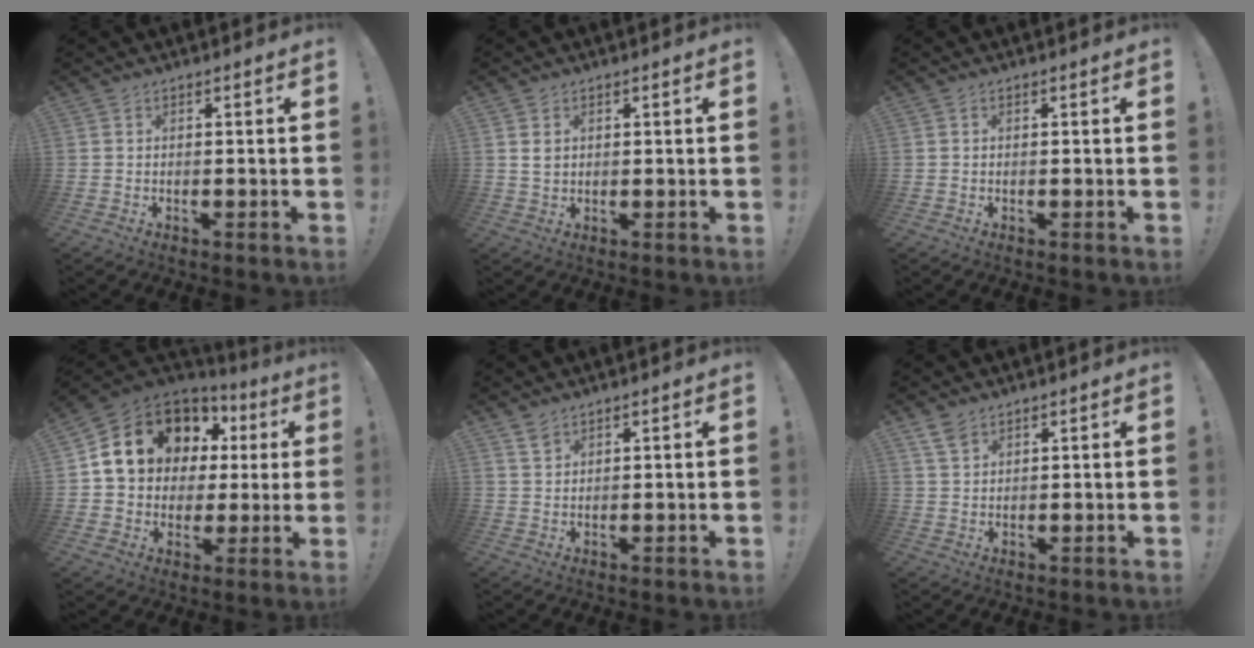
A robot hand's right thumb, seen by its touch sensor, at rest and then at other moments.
{"total": 2.4, "force": [0.9, 1.8, 1.3], "torque": [-0.011, -0.003, 0.014]}
{"total": 0.0}
{"total": 16.7, "force": [7.8, 12.6, 7.9], "torque": [-0.129, -0.037, 0.166]}
{"total": 2.5, "force": [2.0, 1.1, 1.0], "torque": [-0.011, -0.013, 0.036]}
{"total": 4.3, "force": [3.0, 2.4, 1.8], "torque": [-0.032, -0.014, 0.058]}